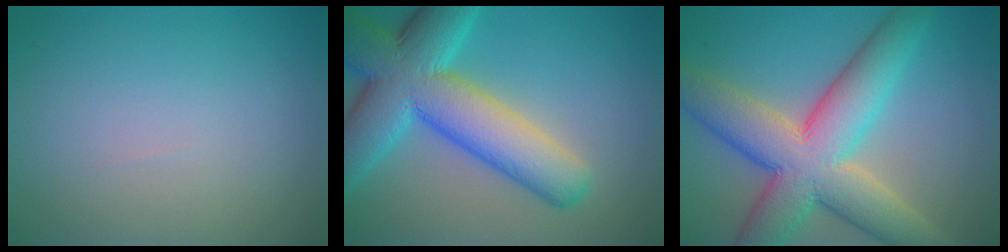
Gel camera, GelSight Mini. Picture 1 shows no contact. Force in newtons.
{"total": 11.1, "press": 11.1, "slide": 0.5}
{"total": 10.6, "press": 10.6, "slide": 0.8}